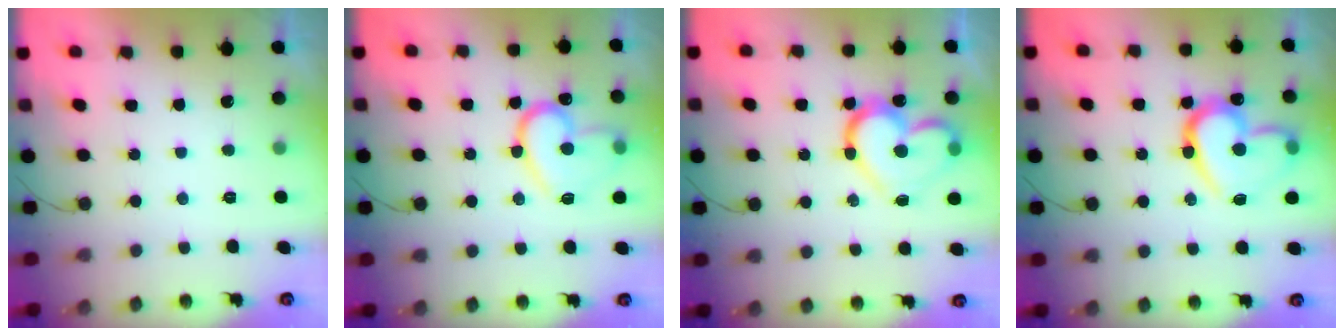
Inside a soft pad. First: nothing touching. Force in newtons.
{"total": 15.9, "press": 15.8, "slide": 0.8}
{"total": 16.1, "press": 16.0, "slide": 1.5}
{"total": 18.2, "press": 18.0, "slide": 2.5}